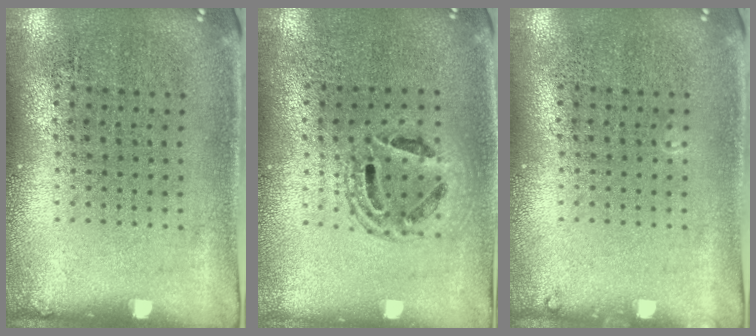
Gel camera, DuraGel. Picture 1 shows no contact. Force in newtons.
{"total": 1.4, "press": 1.3, "slide": 0.7}
{"total": 0.5, "press": 0.5, "slide": 0.2}